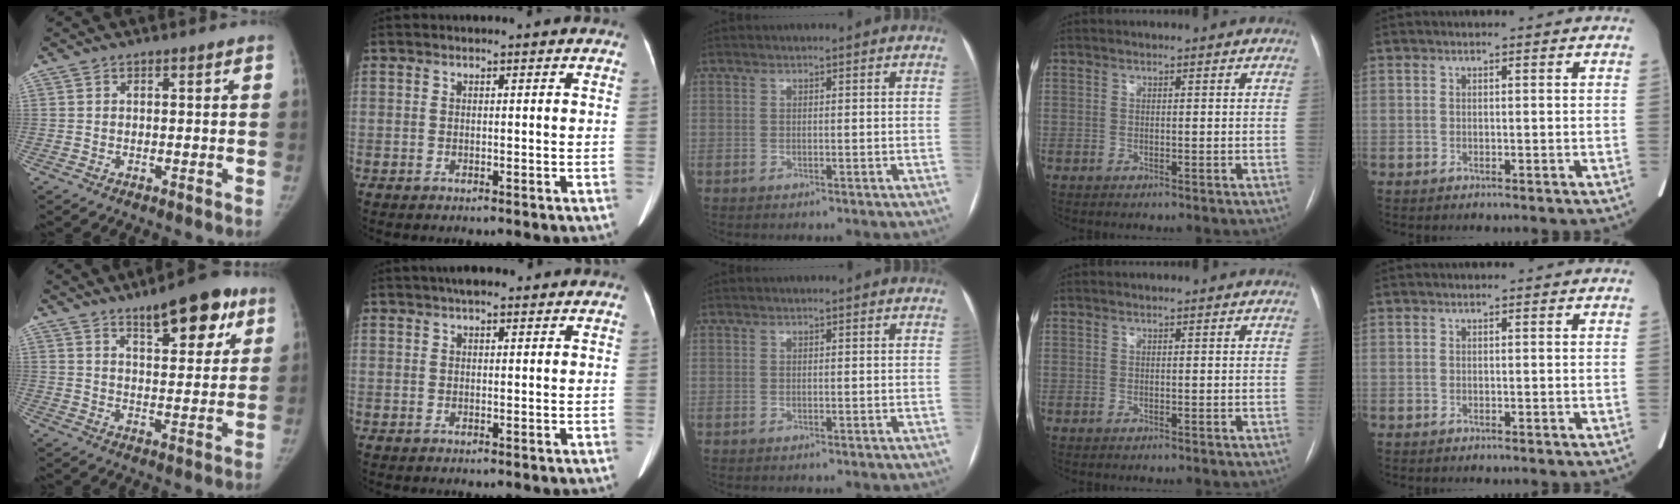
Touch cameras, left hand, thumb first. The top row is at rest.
{"thumb": {"total": 12.6, "force": [7.6, 4.6, 8.9], "torque": [-0.090, -0.032, 0.108]}, "index": {"total": 3.1, "force": [2.3, 1.0, 1.8], "torque": [-0.028, 0.018, 0.033]}}